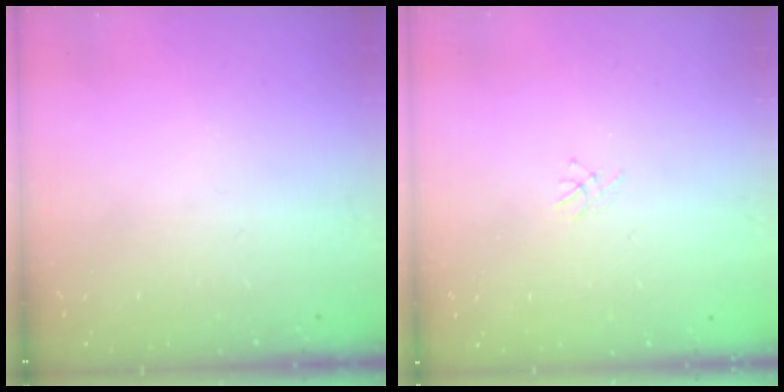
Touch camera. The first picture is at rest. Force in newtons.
{"total": 1.5, "press": 1.4, "slide": 0.4}